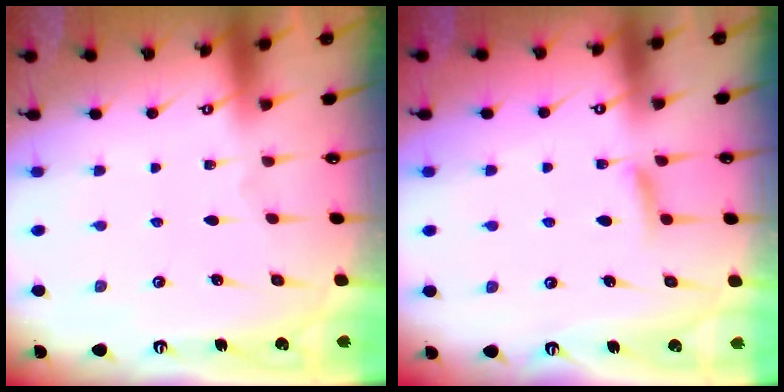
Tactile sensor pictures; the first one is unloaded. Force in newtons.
{"total": 6.0, "press": 6.0, "slide": 0.8}